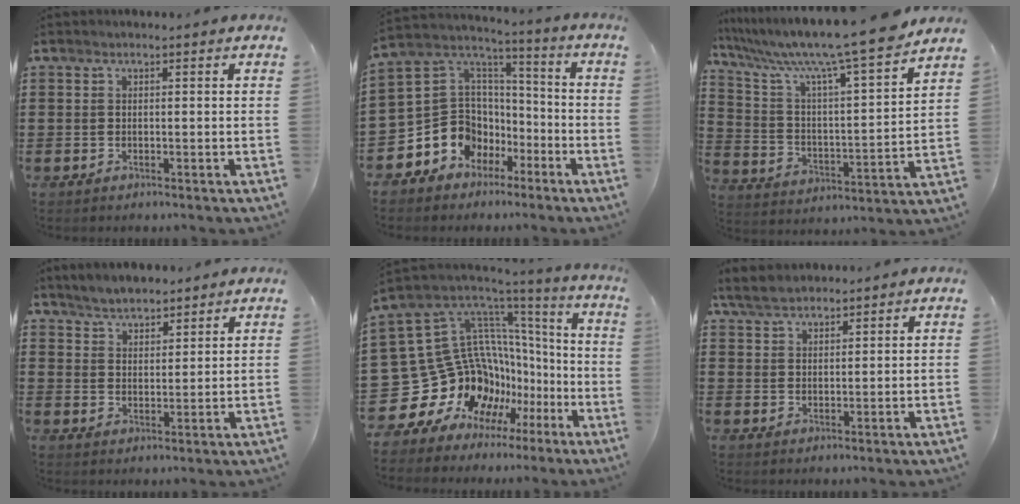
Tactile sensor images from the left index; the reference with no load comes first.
{"total": 9.0, "force": [-3.7, 8.1, 1.5], "torque": [-0.073, -0.009, -0.065]}
{"total": 11.0, "force": [9.5, -0.2, 5.6], "torque": [-0.146, -0.071, 0.152]}
{"total": 4.1, "force": [4.0, 0.9, 0.2], "torque": [-0.018, -0.006, 0.076]}
{"total": 18.9, "force": [-5.3, 14.8, 10.5], "torque": [-0.250, -0.052, -0.029]}
{"total": 4.0, "force": [3.5, 1.4, 1.3], "torque": [-0.038, -0.001, 0.067]}